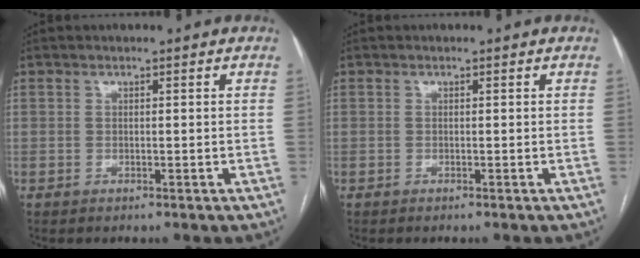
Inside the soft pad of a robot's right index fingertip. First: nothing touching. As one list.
[{"total": 0.0}]